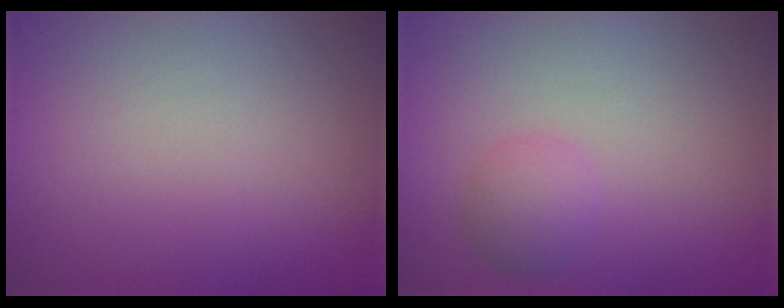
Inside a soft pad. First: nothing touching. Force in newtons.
{"total": 1.8, "press": 1.8, "slide": 0.1}